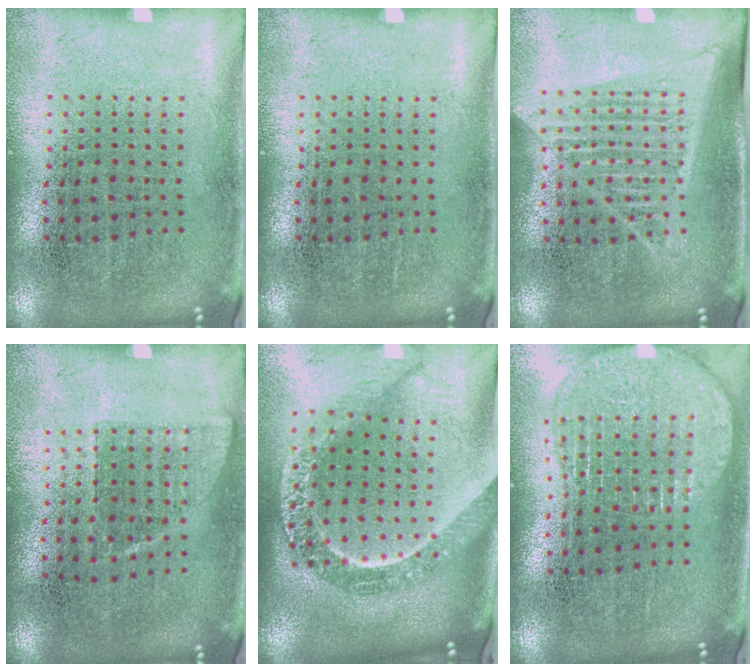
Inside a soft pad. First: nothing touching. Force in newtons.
{"total": 0.0}
{"total": 1.3, "press": 1.2, "slide": 0.5}
{"total": 0.8, "press": 0.7, "slide": 0.4}
{"total": 2.7, "press": 2.2, "slide": 1.7}
{"total": 1.9, "press": 1.6, "slide": 1.0}